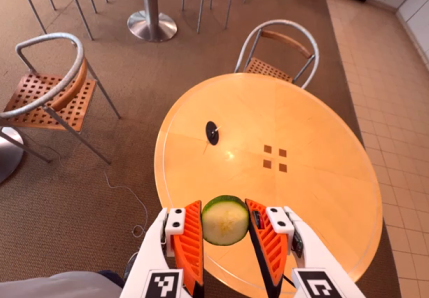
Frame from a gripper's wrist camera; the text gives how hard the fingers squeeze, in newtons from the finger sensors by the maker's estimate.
{"total": 9.9, "left": 10.8, "right": 9.1}